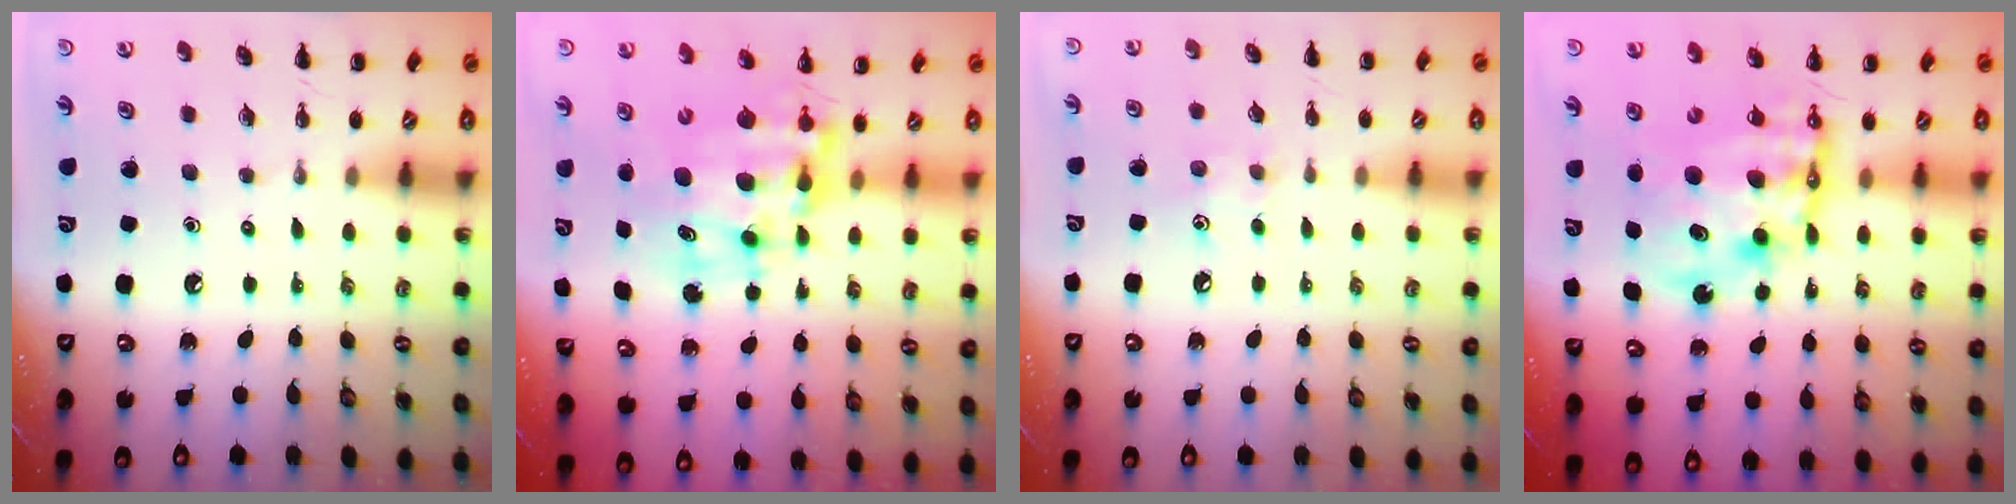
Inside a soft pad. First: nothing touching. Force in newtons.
{"total": 10.0, "press": 9.7, "slide": 2.3}
{"total": 5.2, "press": 5.1, "slide": 1.3}
{"total": 12.2, "press": 11.8, "slide": 3.3}